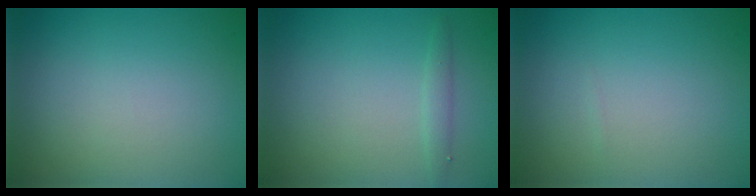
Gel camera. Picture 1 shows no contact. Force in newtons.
{"total": 1.0, "press": 1.0, "slide": 0.1}
{"total": 0.0}